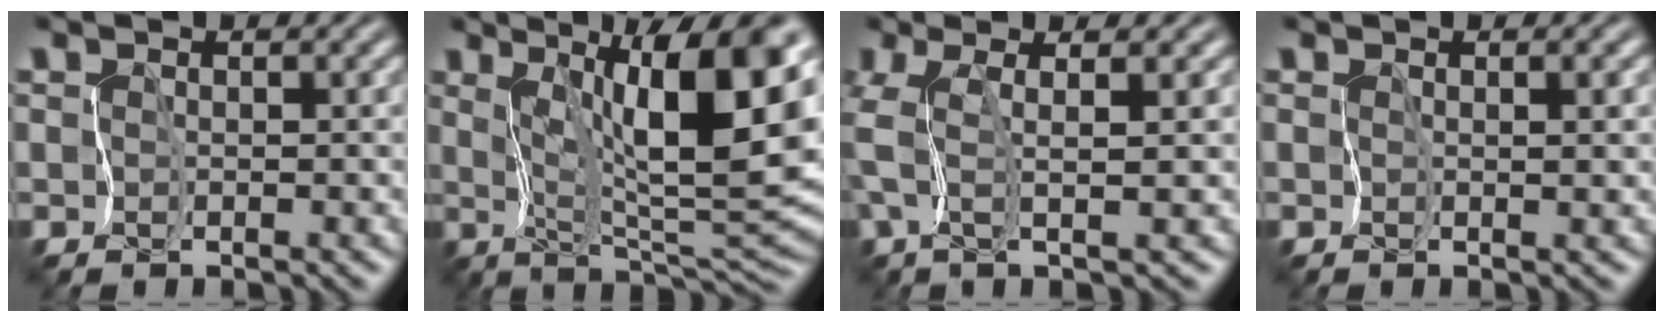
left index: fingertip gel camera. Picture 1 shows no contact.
{"total": 12.0, "force": [3.6, 3.1, 11.1], "torque": [-0.158, -0.011, 0.060]}
{"total": 2.8, "force": [0.4, 0.0, 2.8], "torque": [-0.058, 0.004, -0.001]}
{"total": 2.0, "force": [0.4, 0.5, 1.8], "torque": [-0.023, -0.002, 0.010]}